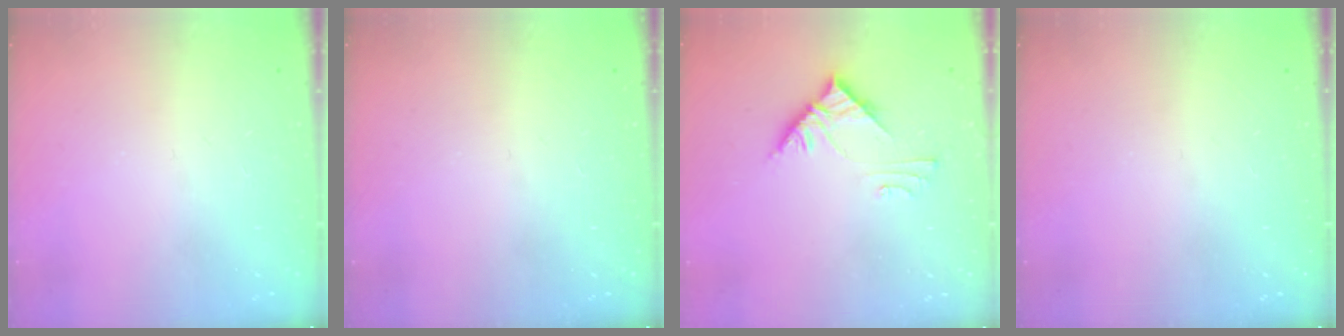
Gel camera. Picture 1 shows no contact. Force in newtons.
{"total": 0.0}
{"total": 6.2, "press": 6.2, "slide": 0.1}
{"total": 0.0}